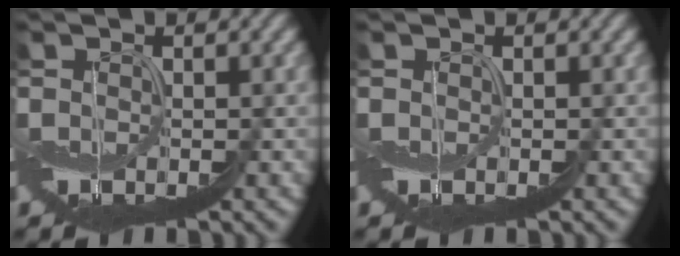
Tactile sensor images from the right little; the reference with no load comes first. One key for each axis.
{"total": 0.0}